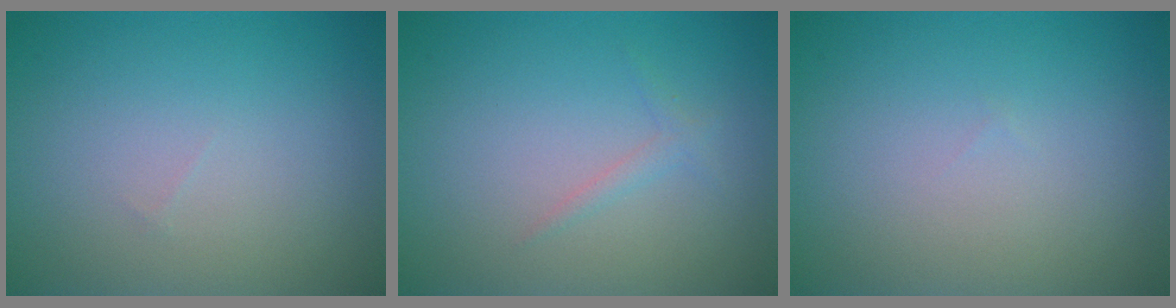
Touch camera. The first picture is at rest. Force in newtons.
{"total": 0.9, "press": 0.9, "slide": 0.0}
{"total": 0.0}